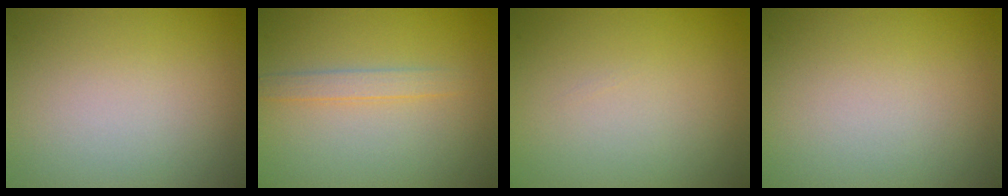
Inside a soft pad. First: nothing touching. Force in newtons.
{"total": 1.8, "press": 1.8, "slide": 0.0}
{"total": 0.0}
{"total": 0.0}